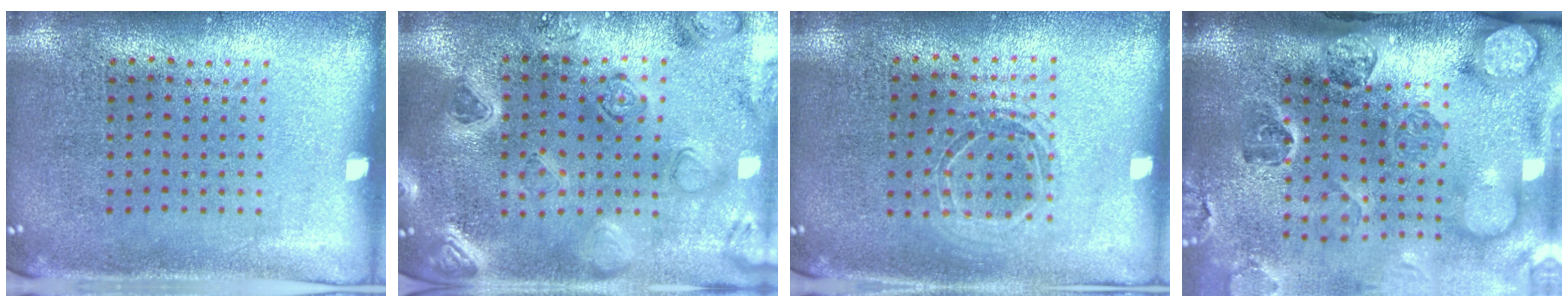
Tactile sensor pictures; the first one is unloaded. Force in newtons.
{"total": 2.3, "press": 2.3, "slide": 0.3}
{"total": 1.4, "press": 1.2, "slide": 0.7}
{"total": 5.1, "press": 3.6, "slide": 3.7}